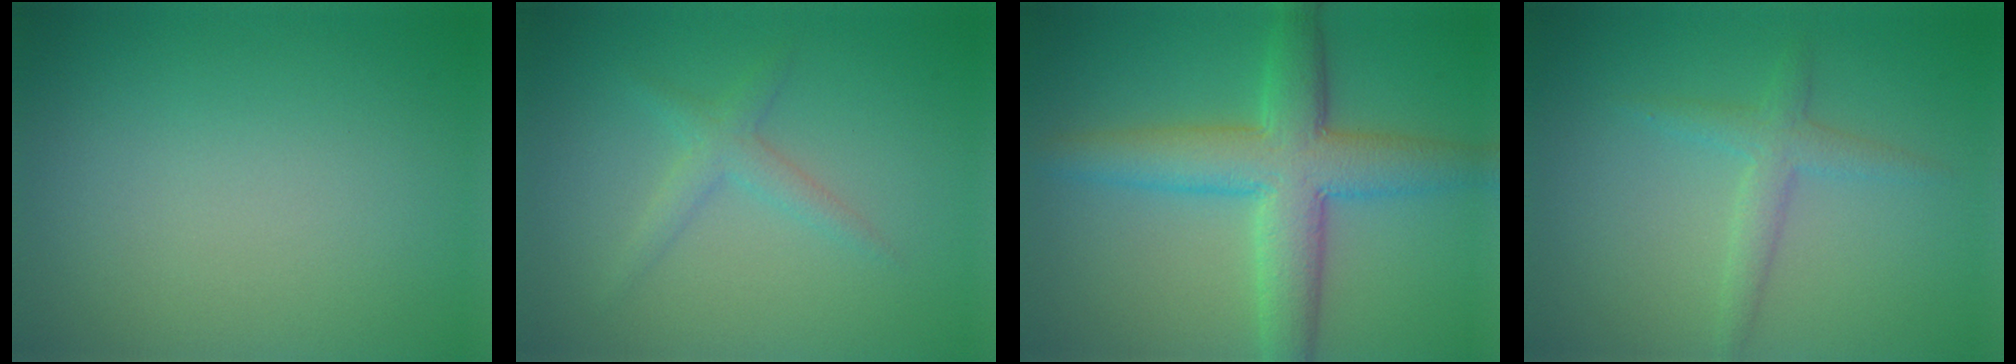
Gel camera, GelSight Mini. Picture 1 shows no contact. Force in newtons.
{"total": 1.8, "press": 1.8, "slide": 0.1}
{"total": 7.1, "press": 7.1, "slide": 0.2}
{"total": 2.2, "press": 2.2, "slide": 0.1}